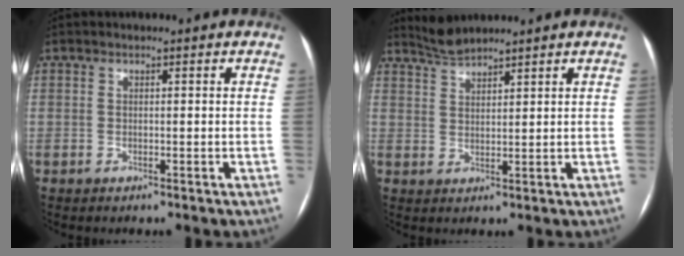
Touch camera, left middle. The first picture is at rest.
{"total": 3.4, "force": [3.3, -0.1, 0.2], "torque": [-0.010, 0.007, 0.070]}